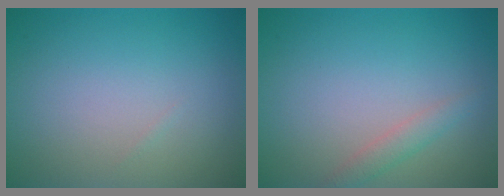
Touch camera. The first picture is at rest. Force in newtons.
{"total": 1.5, "press": 1.5, "slide": 0.1}